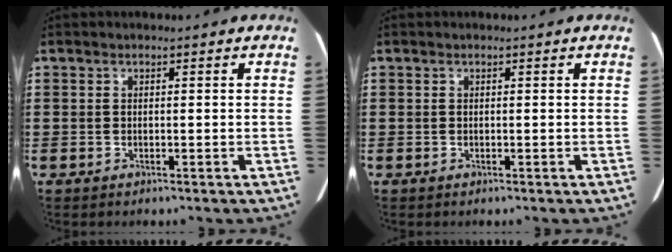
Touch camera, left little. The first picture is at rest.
{"total": 0.0}